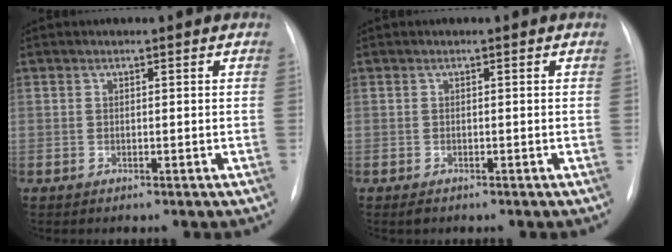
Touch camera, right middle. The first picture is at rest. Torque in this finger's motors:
{"motor_torque": [0.45, -0.21, 0.00, 0.02]}